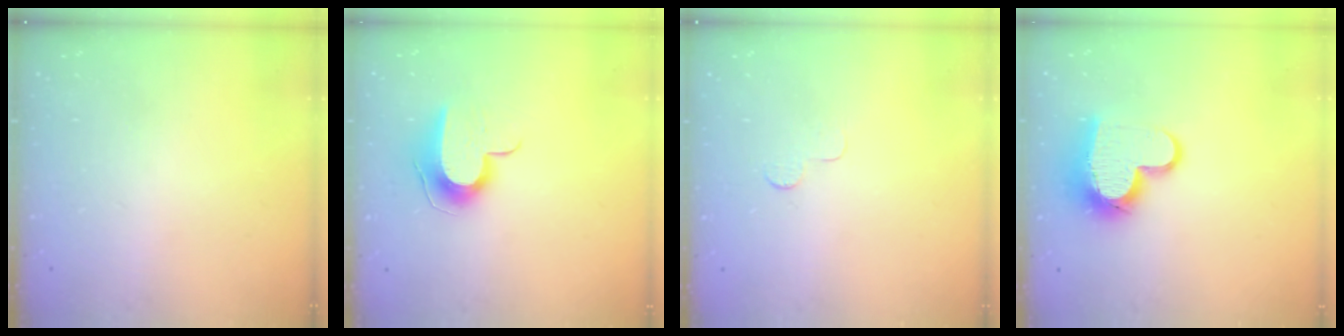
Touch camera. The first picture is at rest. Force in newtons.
{"total": 9.0, "press": 9.0, "slide": 0.5}
{"total": 3.0, "press": 2.9, "slide": 0.3}
{"total": 13.2, "press": 13.2, "slide": 1.1}